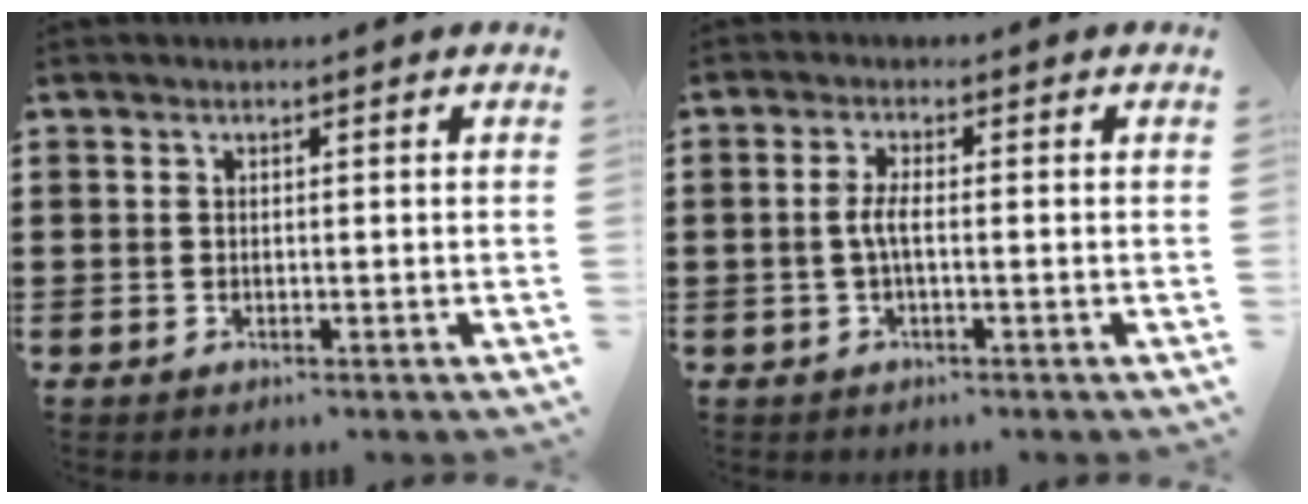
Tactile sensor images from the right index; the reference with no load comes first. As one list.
[{"total": 2.9, "force": [-0.6, 0.5, 2.8], "torque": [-0.066, -0.005, -0.016]}]